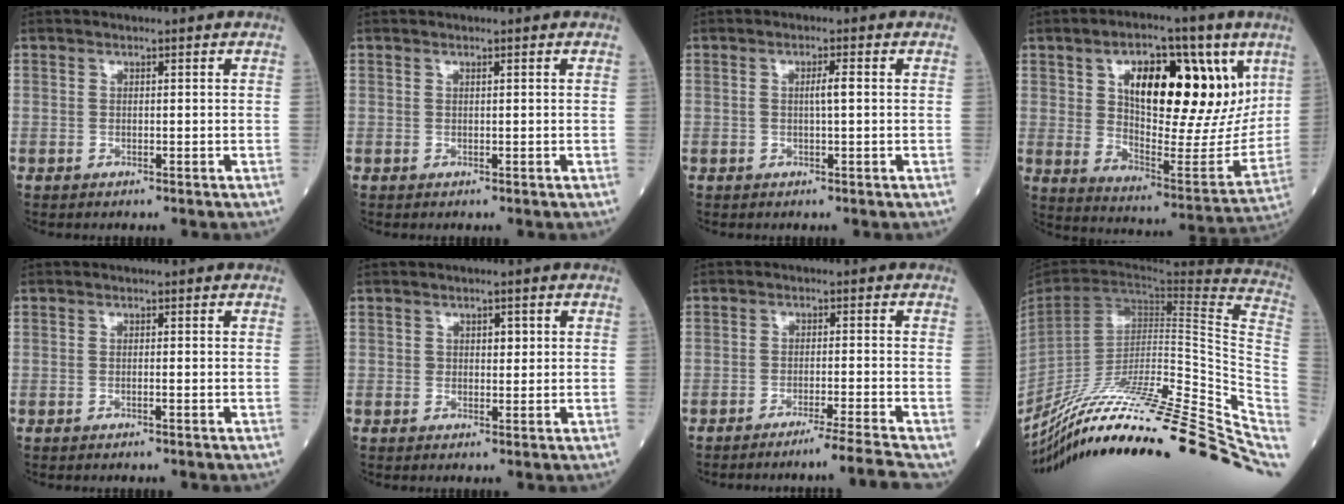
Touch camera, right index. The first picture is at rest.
{"total": 0.0}
{"total": 2.0, "force": [0.1, 0.1, 2.0], "torque": [-0.035, 0.002, 0.000]}
{"total": 21.5, "force": [8.3, 8.6, 17.8], "torque": [-0.273, 0.012, 0.140]}
{"total": 0.5, "force": [-0.3, -0.1, 0.4], "torque": [-0.009, 0.001, -0.005]}
{"total": 1.9, "force": [0.6, 1.2, 1.4], "torque": [-0.017, 0.003, 0.008]}
{"total": 6.3, "force": [-5.3, -2.1, 2.6], "torque": [-0.026, -0.011, -0.084]}
{"total": 36.9, "force": [-27.7, 3.7, 24.1], "torque": [-0.253, -0.046, -0.410]}